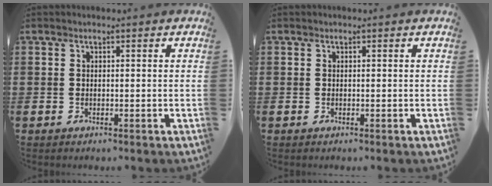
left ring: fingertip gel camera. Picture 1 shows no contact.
{"total": 0.0}